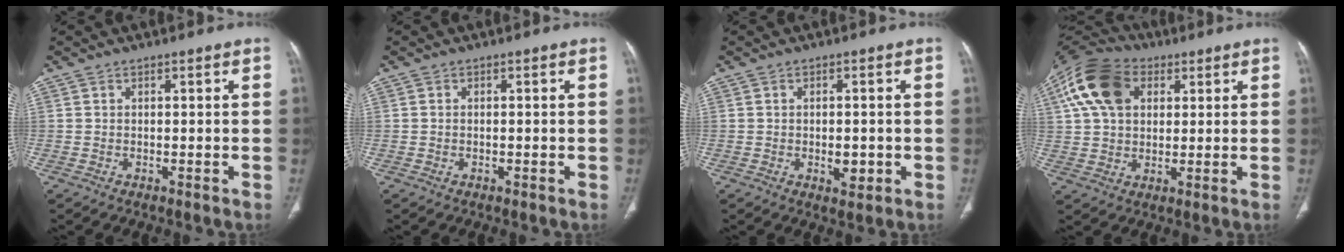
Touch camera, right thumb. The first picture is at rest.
{"total": 0.0}
{"total": 3.7, "force": [-0.8, 1.9, 3.1], "torque": [-0.037, -0.002, -0.007]}
{"total": 15.6, "force": [5.1, 10.7, 10.1], "torque": [-0.193, 0.011, 0.086]}